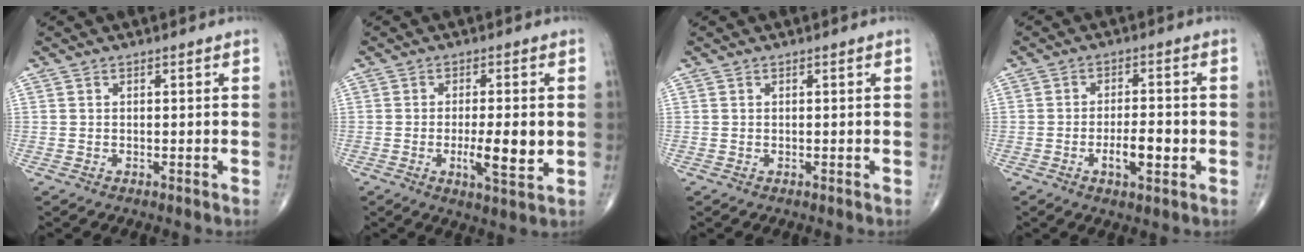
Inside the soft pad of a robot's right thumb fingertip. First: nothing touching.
{"total": 7.6, "force": [-0.9, 2.0, 7.3], "torque": [-0.116, -0.013, -0.014]}
{"total": 0.0}
{"total": 6.5, "force": [-1.8, 2.4, 5.7], "torque": [-0.090, 0.008, -0.028]}